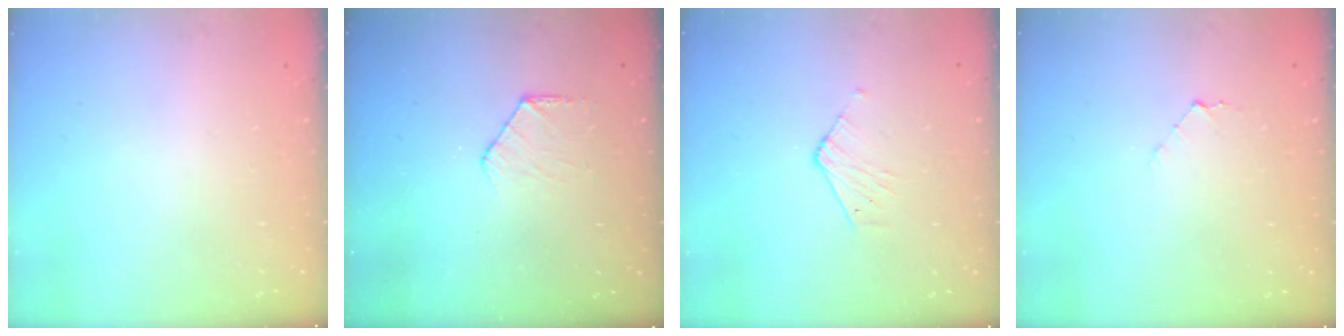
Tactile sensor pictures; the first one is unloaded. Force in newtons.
{"total": 6.3, "press": 6.2, "slide": 0.7}
{"total": 3.6, "press": 3.6, "slide": 0.4}
{"total": 3.9, "press": 3.9, "slide": 0.3}